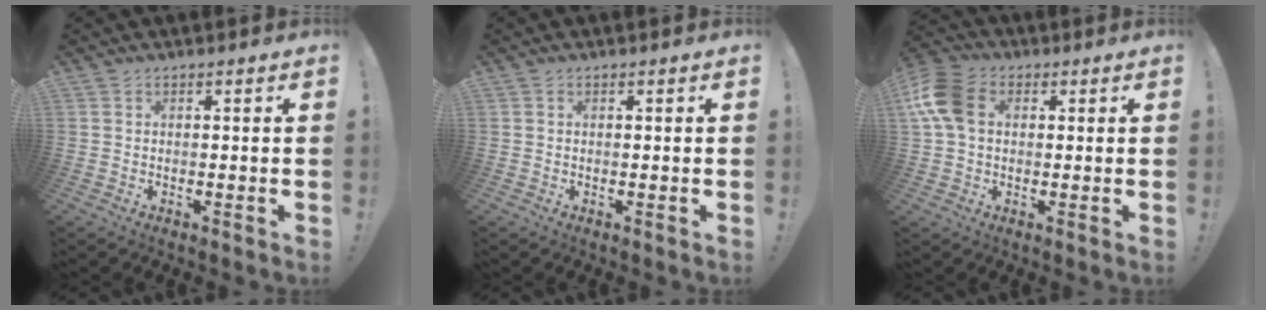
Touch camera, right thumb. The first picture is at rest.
{"total": 0.0}
{"total": 12.3, "force": [2.5, 8.6, 8.4], "torque": [-0.168, 0.011, 0.051]}